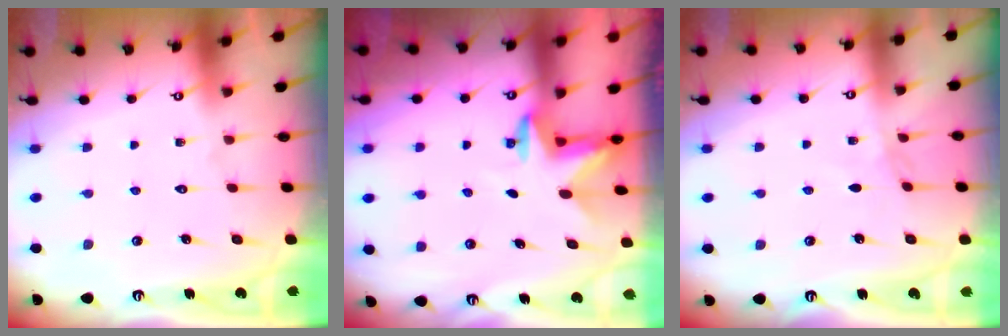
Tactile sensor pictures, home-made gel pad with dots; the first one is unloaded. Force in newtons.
{"total": 2.9, "press": 2.8, "slide": 0.6}
{"total": 2.9, "press": 2.9, "slide": 0.4}